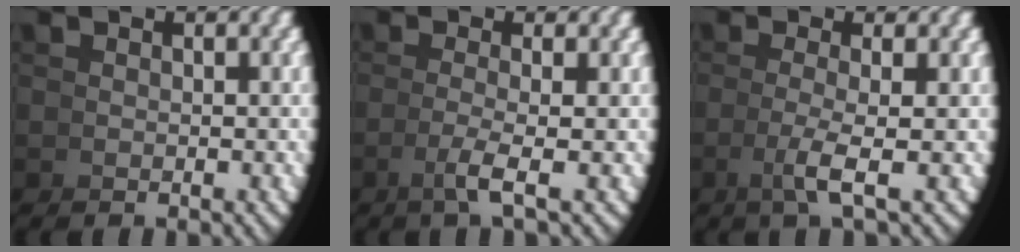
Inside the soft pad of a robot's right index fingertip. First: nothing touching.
{"total": 2.3, "force": [-0.4, -0.9, 2.1], "torque": [-0.043, -0.005, -0.004]}
{"total": 2.6, "force": [-0.2, -0.7, 2.5], "torque": [-0.052, -0.006, 0.002]}